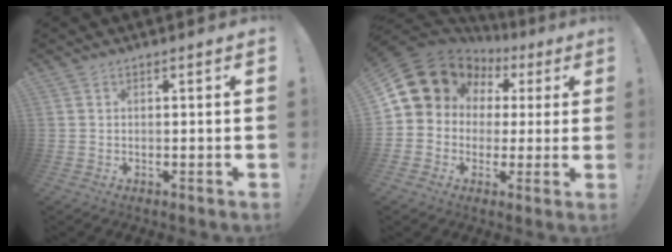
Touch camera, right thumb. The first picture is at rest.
{"total": 12.4, "force": [5.0, 10.5, 4.2], "torque": [-0.061, -0.027, 0.110]}